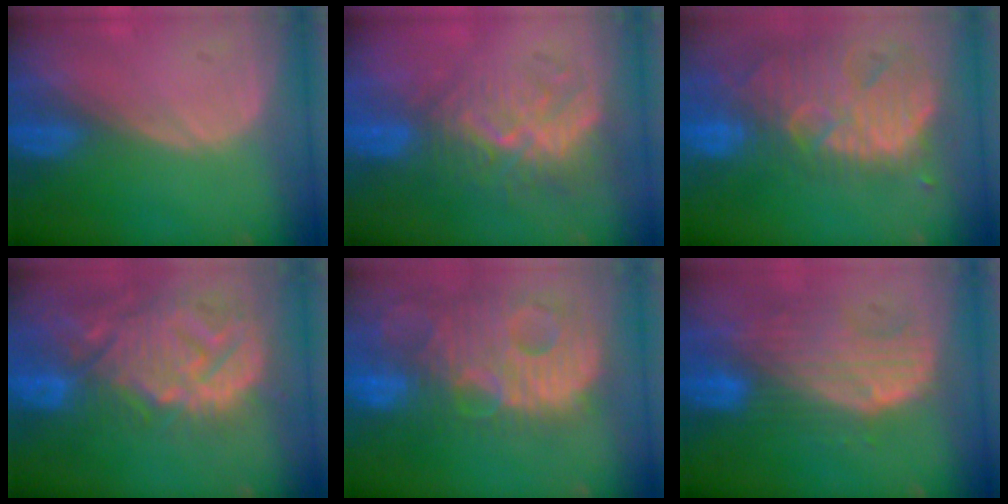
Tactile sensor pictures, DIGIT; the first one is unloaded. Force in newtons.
{"total": 10.0, "press": 8.7, "slide": 5.1}
{"total": 13.6, "press": 11.6, "slide": 7.2}
{"total": 14.3, "press": 12.3, "slide": 7.4}
{"total": 14.1, "press": 12.2, "slide": 7.1}
{"total": 9.9, "press": 8.7, "slide": 4.8}